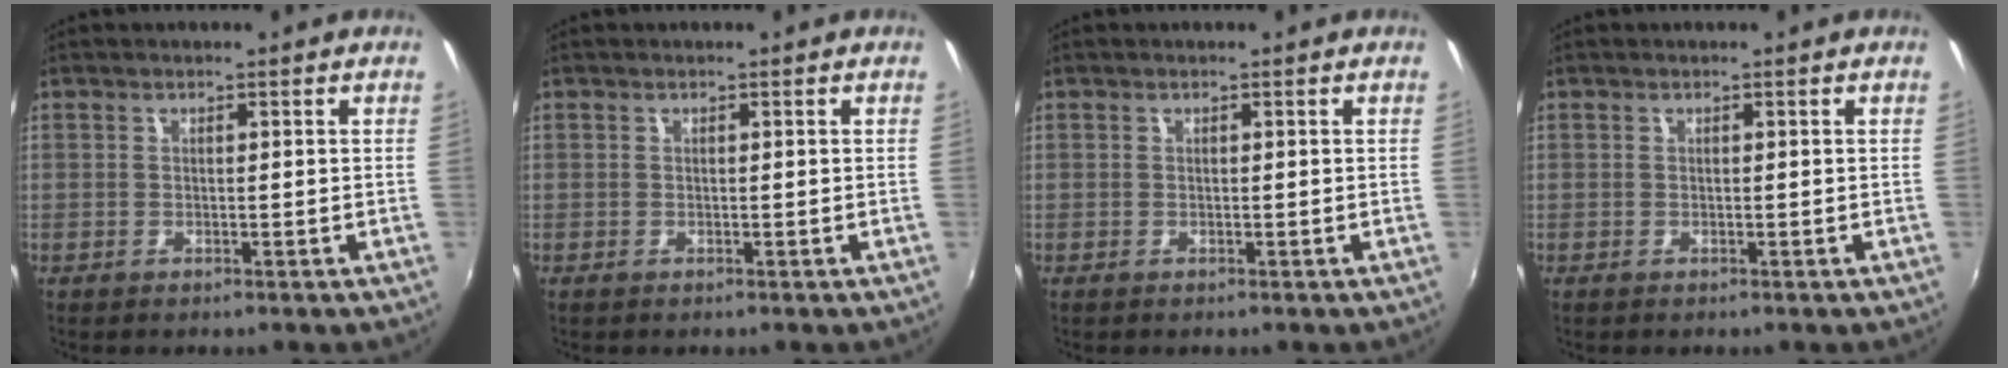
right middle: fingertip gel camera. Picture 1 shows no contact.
{"total": 0.0}
{"total": 0.0}
{"total": 0.0}